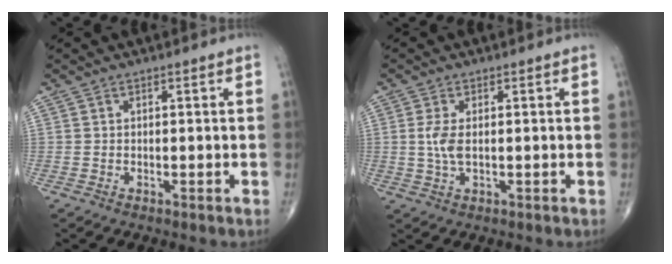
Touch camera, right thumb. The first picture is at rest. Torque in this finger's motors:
{"motor_torque": [0.65, 0.85, 0.35, -0.21, 0.17]}